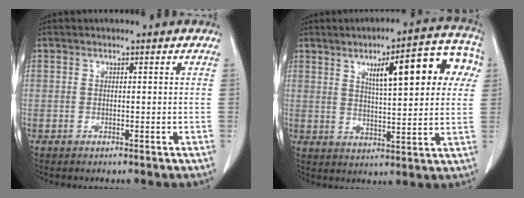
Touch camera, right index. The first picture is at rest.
{"total": 15.0, "force": [5.1, 3.4, 13.6], "torque": [-0.176, 0.028, 0.068]}